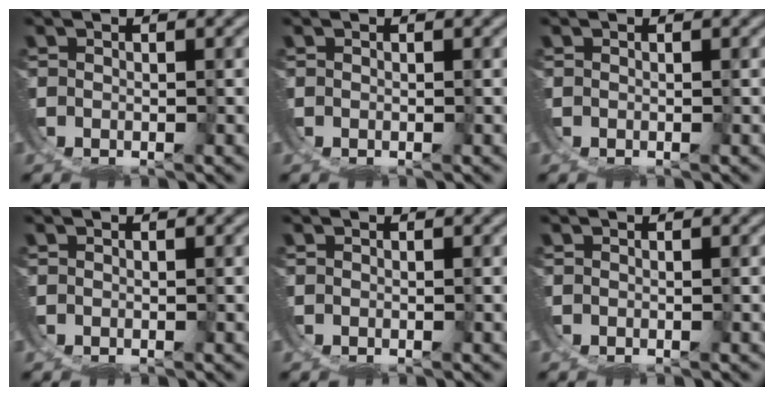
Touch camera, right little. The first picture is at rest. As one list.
[{"total": 0.0}, {"total": 0.0}, {"total": 0.0}, {"total": 0.0}, {"total": 0.0}]